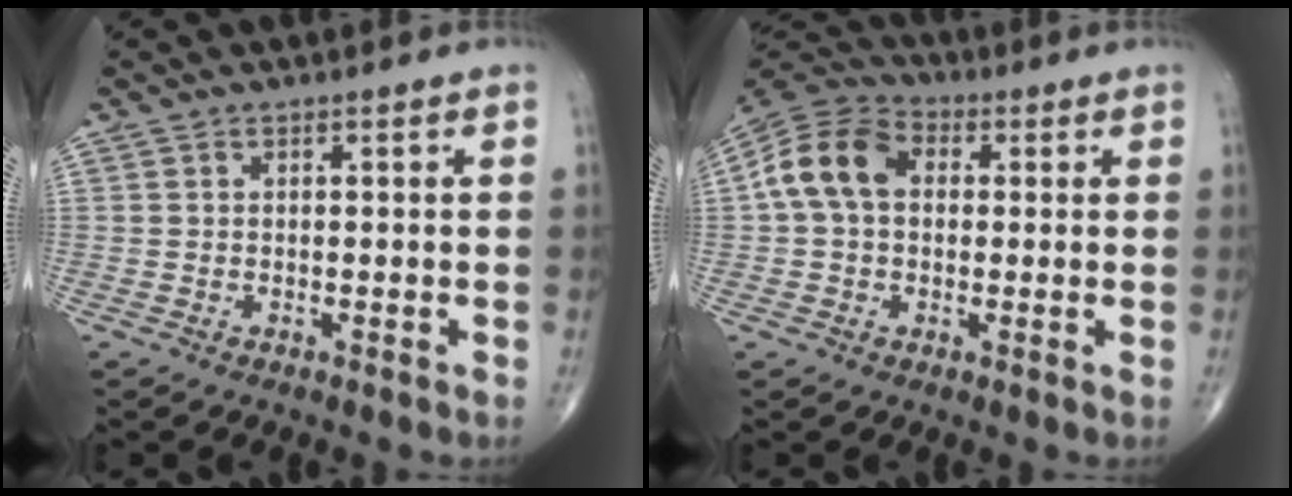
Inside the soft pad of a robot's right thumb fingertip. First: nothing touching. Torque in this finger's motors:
{"motor_torque": [0.21, 1.21, 0.21, -0.22, 0.13]}